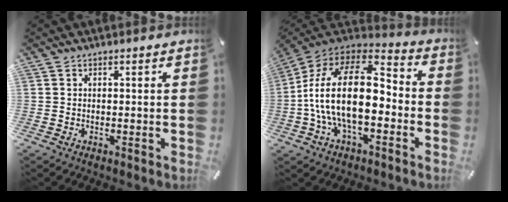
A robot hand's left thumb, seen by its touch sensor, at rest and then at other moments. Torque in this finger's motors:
{"motor_torque": [0.70, 3.89, 1.74, 1.03, 1.05]}